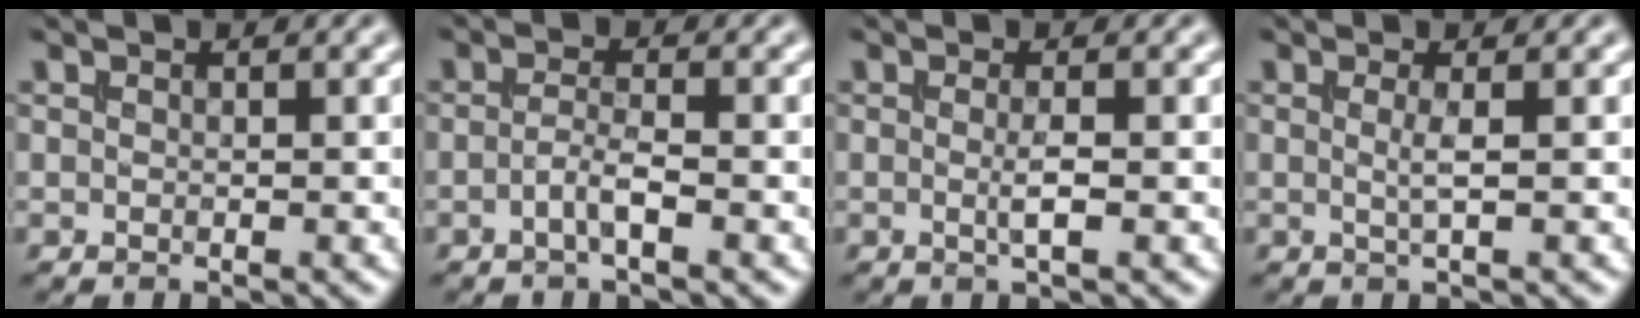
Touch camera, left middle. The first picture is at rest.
{"total": 1.8, "force": [-0.8, 0.3, 1.7], "torque": [-0.033, 0.003, -0.018]}
{"total": 1.6, "force": [-0.1, 0.2, 1.6], "torque": [-0.029, -0.003, -0.003]}
{"total": 1.4, "force": [0.1, 0.3, 1.4], "torque": [-0.026, -0.001, -0.003]}